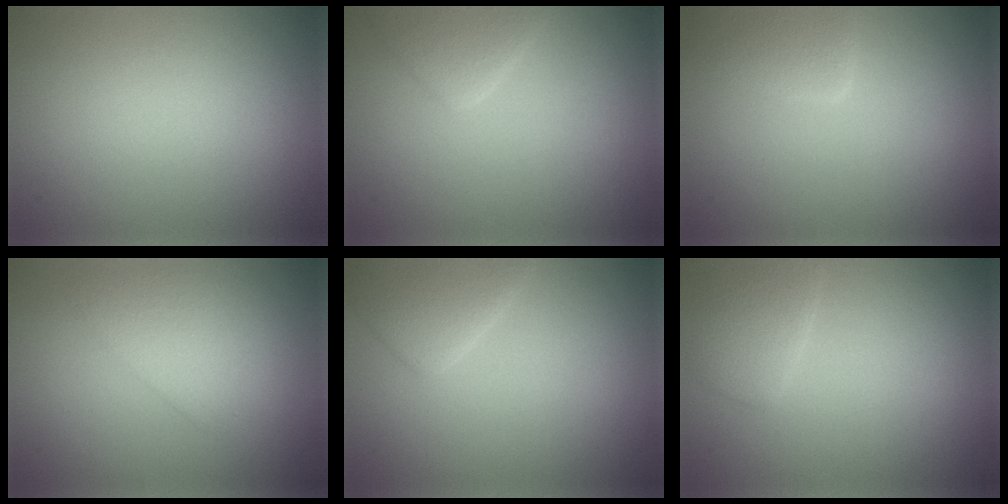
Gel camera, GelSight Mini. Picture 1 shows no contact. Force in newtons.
{"total": 2.2, "press": 2.2, "slide": 0.1}
{"total": 2.6, "press": 2.5, "slide": 0.3}
{"total": 2.4, "press": 2.4, "slide": 0.1}
{"total": 2.7, "press": 2.7, "slide": 0.1}
{"total": 2.1, "press": 2.1, "slide": 0.2}